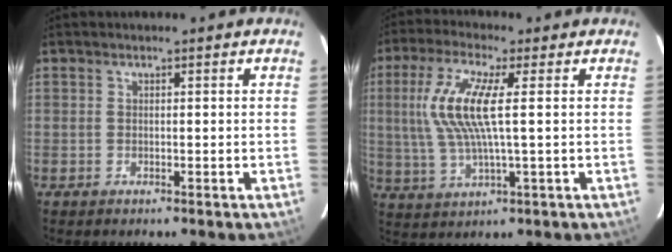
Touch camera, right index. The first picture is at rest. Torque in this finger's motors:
{"motor_torque": [0.33, 0.09, 0.66, 0.21]}